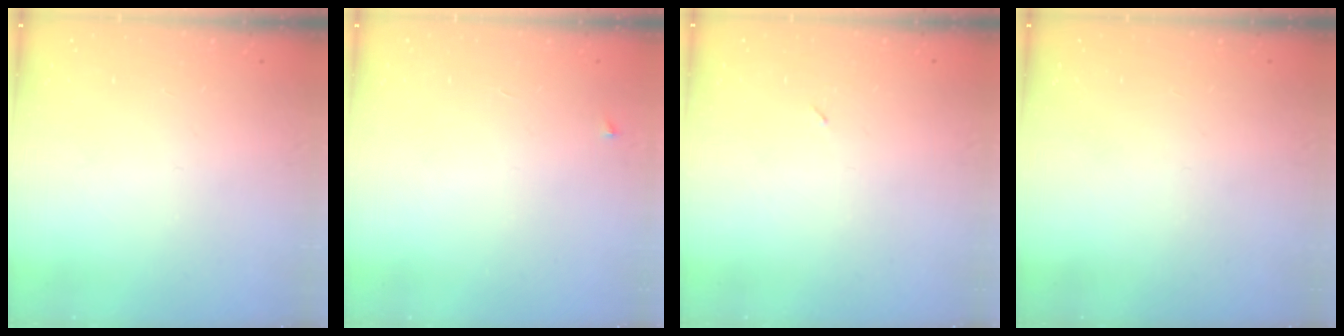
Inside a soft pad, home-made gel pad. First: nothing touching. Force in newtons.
{"total": 2.3, "press": 2.3, "slide": 0.3}
{"total": 2.1, "press": 1.9, "slide": 1.0}
{"total": 0.0}